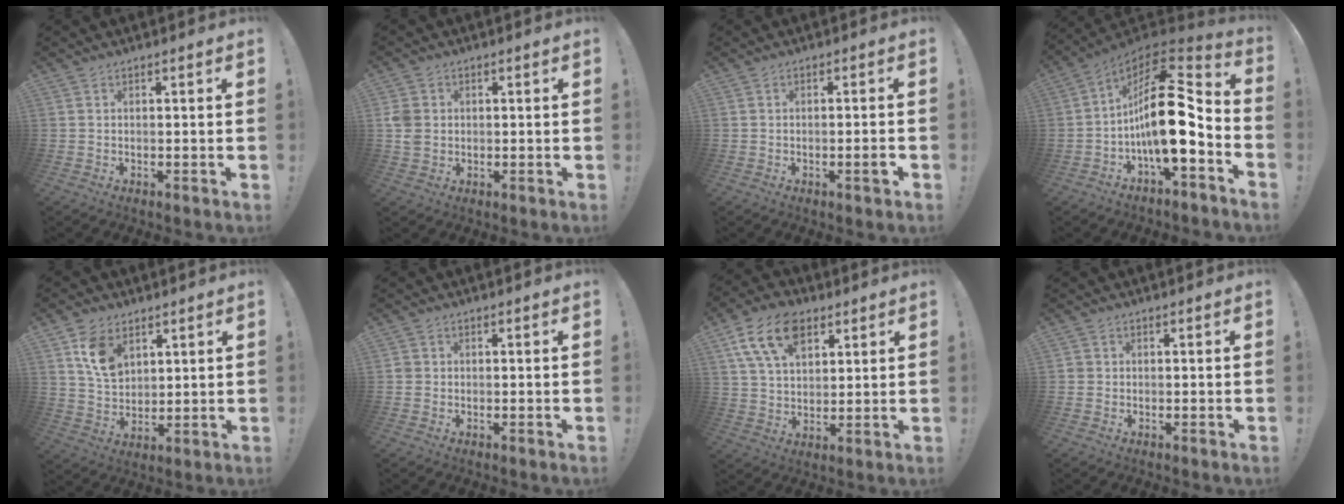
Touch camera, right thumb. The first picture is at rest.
{"total": 5.3, "force": [0.6, 4.6, 2.6], "torque": [-0.058, 0.001, 0.009]}
{"total": 2.7, "force": [-1.1, 0.4, 2.4], "torque": [-0.037, 0.002, -0.019]}
{"total": 20.3, "force": [-1.5, 9.2, 18.0], "torque": [-0.301, 0.009, -0.023]}
{"total": 10.5, "force": [5.4, 7.1, 5.6], "torque": [-0.087, -0.017, 0.106]}
{"total": 1.5, "force": [0.0, 1.4, 0.4], "torque": [-0.009, 0.004, 0.001]}
{"total": 15.0, "force": [7.5, 9.4, 8.9], "torque": [-0.155, -0.020, 0.144]}
{"total": 1.2, "force": [0.0, 1.1, 0.2], "torque": [-0.007, 0.004, 0.001]}